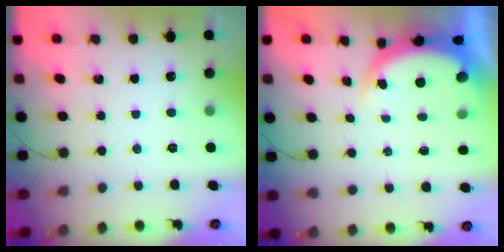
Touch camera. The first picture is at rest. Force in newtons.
{"total": 4.6, "press": 4.4, "slide": 1.3}